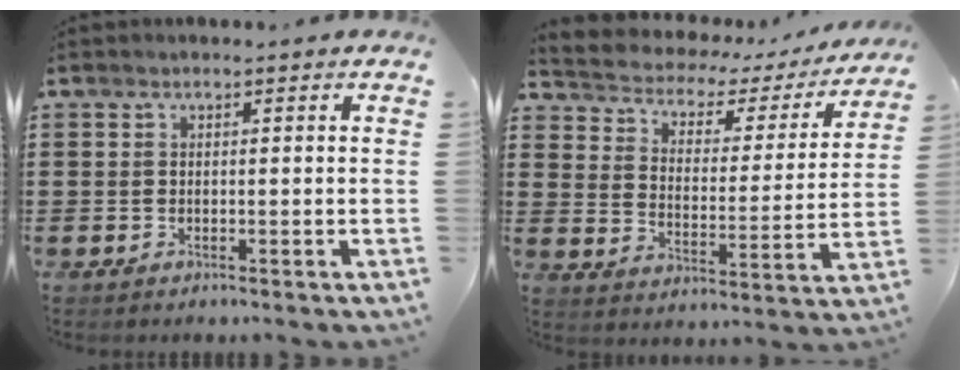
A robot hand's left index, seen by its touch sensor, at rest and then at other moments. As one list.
[{"total": 3.2, "force": [2.5, 1.9, 0.7], "torque": [-0.035, -0.019, 0.031]}]